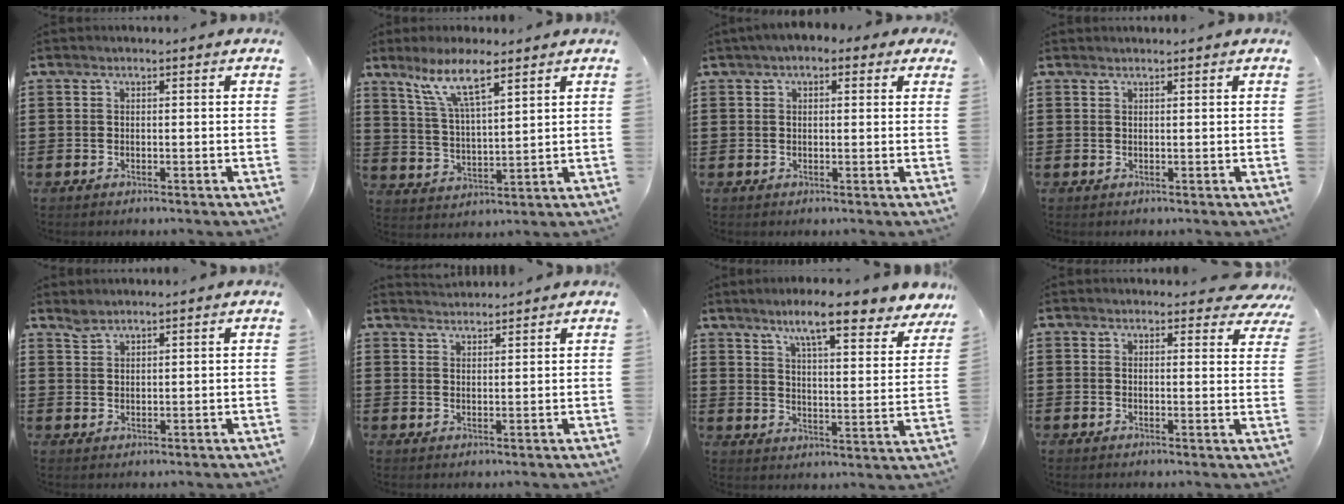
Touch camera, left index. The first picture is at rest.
{"total": 8.8, "force": [6.0, 1.7, 6.1], "torque": [-0.135, -0.008, 0.105]}
{"total": 2.3, "force": [0.9, 1.8, 1.1], "torque": [-0.029, 0.012, 0.015]}
{"total": 0.7, "force": [0.6, -0.1, 0.2], "torque": [-0.005, -0.003, 0.013]}
{"total": 1.8, "force": [1.7, 0.3, 0.3], "torque": [-0.010, -0.001, 0.034]}
{"total": 2.1, "force": [2.1, 0.0, -0.2], "torque": [-0.001, -0.003, 0.041]}
{"total": 9.4, "force": [7.5, 0.6, 5.5], "torque": [-0.107, -0.041, 0.122]}
{"total": 3.2, "force": [2.8, 0.9, 1.2], "torque": [-0.016, -0.011, 0.048]}